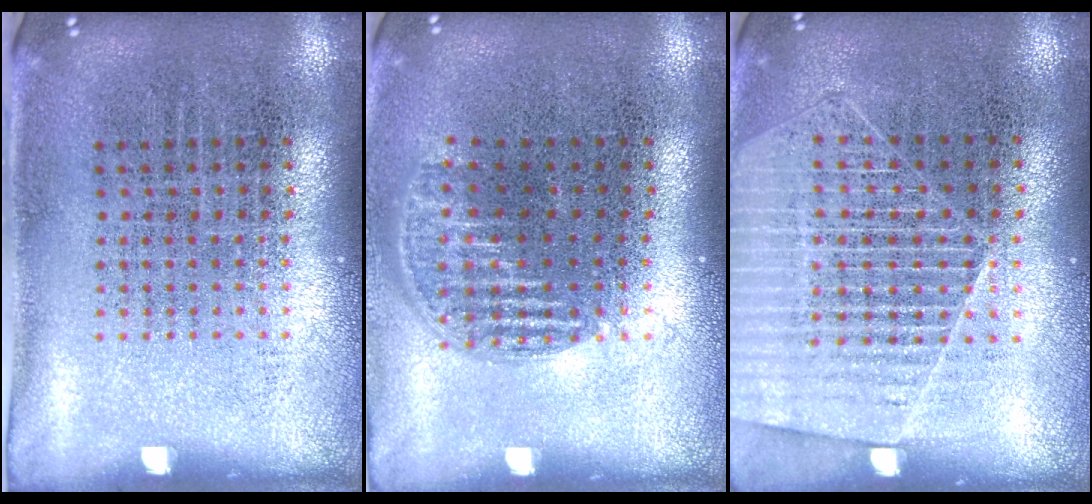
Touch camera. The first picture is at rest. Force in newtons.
{"total": 1.1, "press": 1.0, "slide": 0.5}
{"total": 1.4, "press": 1.3, "slide": 0.5}